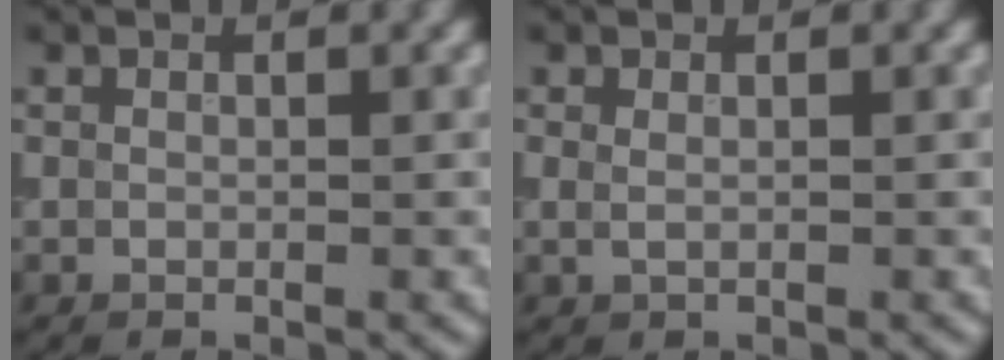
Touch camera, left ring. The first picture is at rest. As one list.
[{"total": 0.6, "force": [0.2, 0.2, 0.5], "torque": [-0.011, 0.000, 0.002]}]